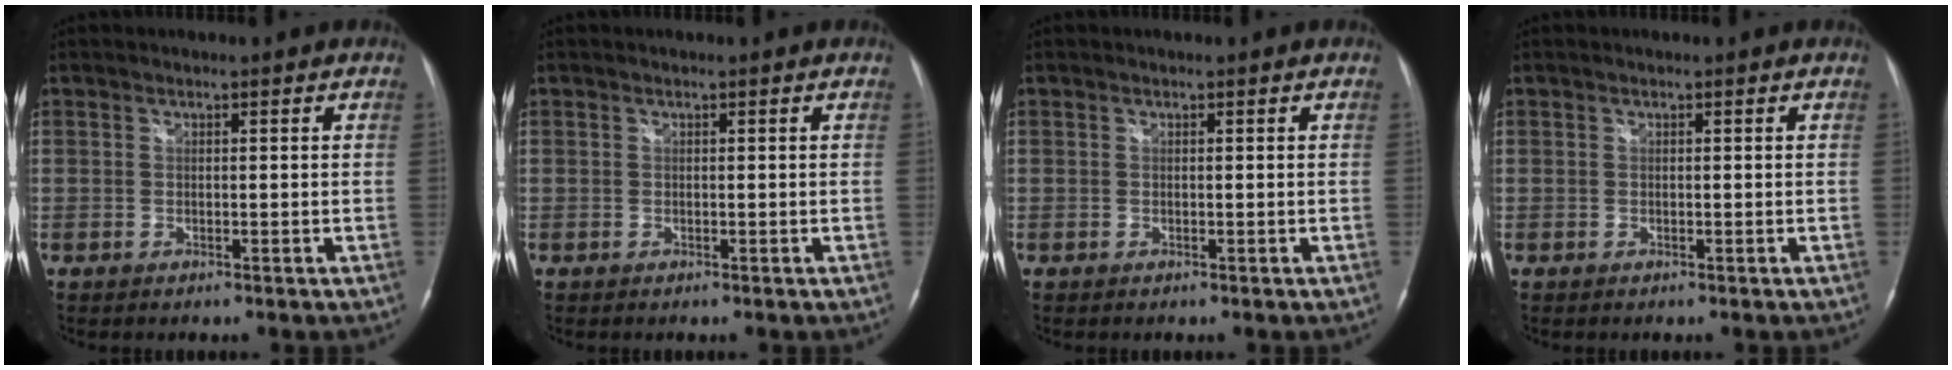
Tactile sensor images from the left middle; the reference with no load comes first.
{"total": 0.0}
{"total": 0.0}
{"total": 0.0}